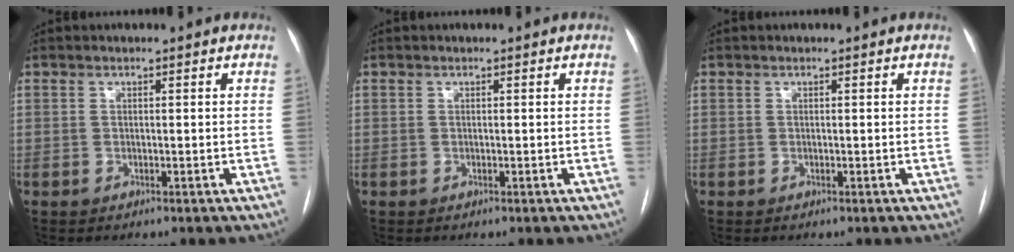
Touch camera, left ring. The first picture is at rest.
{"total": 0.0}
{"total": 0.0}